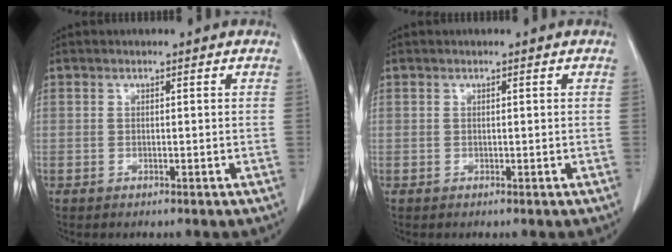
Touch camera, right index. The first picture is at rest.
{"total": 0.0}